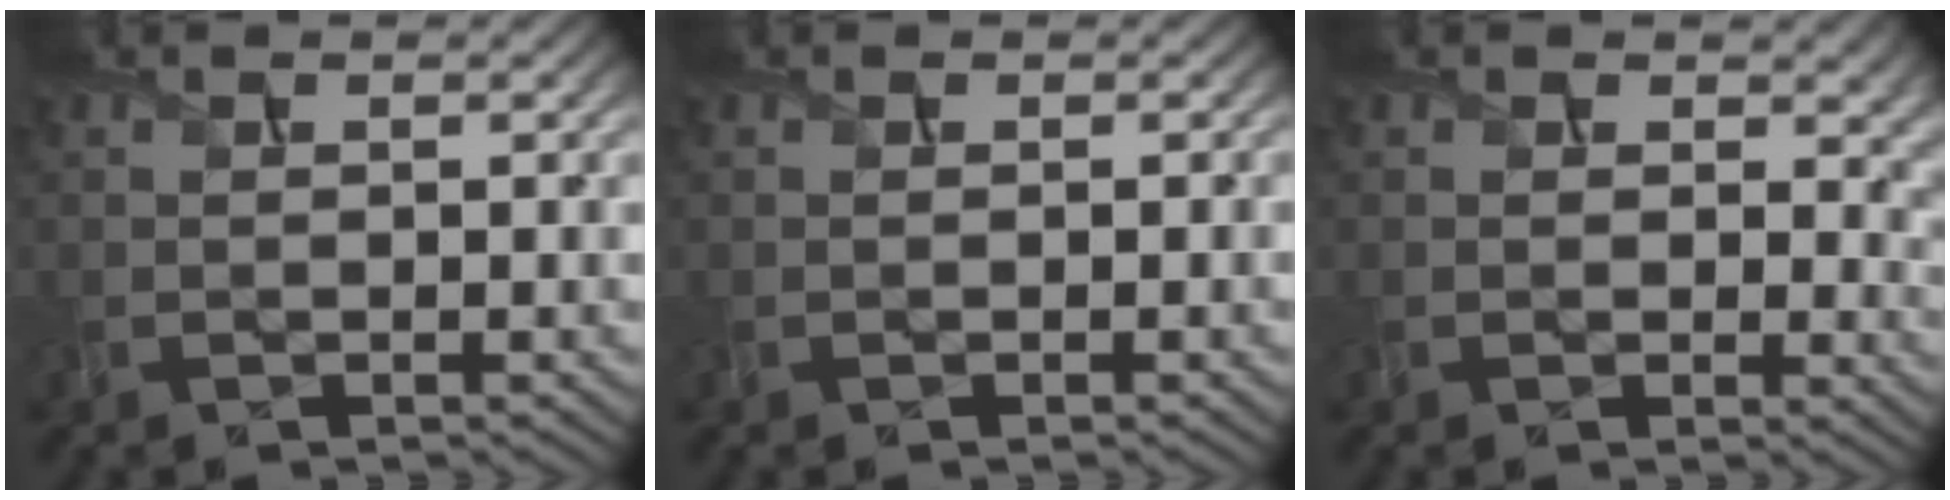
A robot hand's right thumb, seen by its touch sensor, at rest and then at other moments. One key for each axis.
{"total": 0.0}
{"total": 6.7, "fx": 1.9, "fy": 4.4, "fz": 4.6, "tx": -0.065, "ty": -0.019, "tz": 0.036}